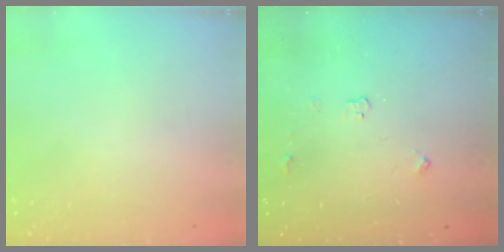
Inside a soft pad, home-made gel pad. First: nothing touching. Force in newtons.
{"total": 3.0, "press": 2.9, "slide": 0.5}